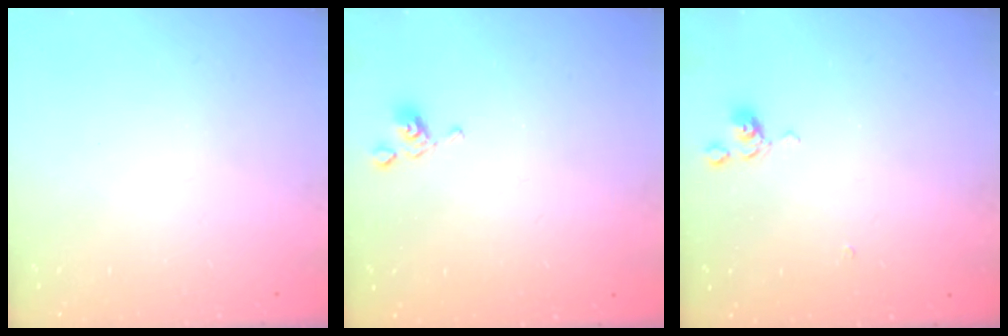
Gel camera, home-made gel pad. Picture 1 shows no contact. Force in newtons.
{"total": 6.2, "press": 6.2, "slide": 0.2}
{"total": 2.9, "press": 2.9, "slide": 0.4}